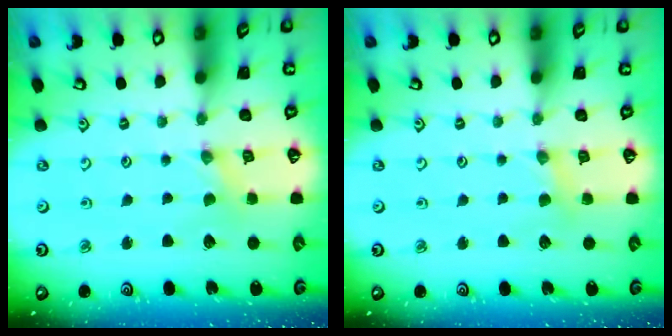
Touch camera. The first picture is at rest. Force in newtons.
{"total": 3.0, "press": 2.9, "slide": 0.4}